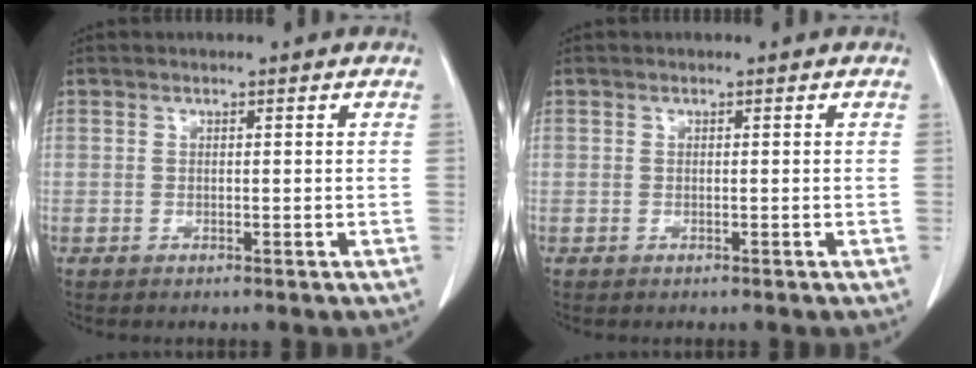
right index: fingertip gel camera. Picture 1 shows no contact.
{"total": 0.0}